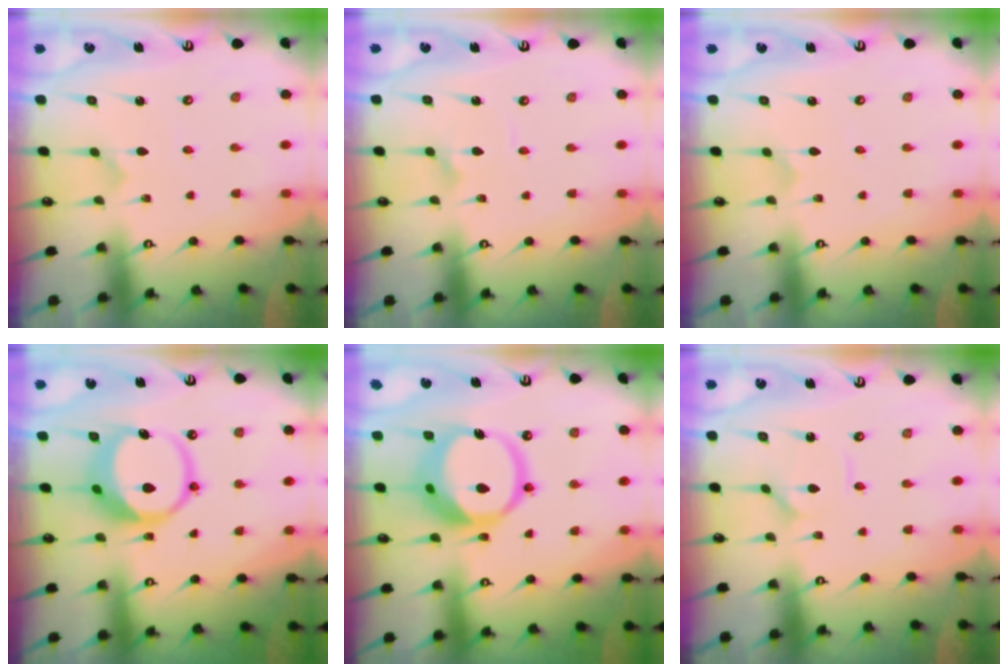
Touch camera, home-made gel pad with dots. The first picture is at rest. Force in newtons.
{"total": 2.2, "press": 2.2, "slide": 0.2}
{"total": 0.0}
{"total": 11.4, "press": 11.3, "slide": 1.7}
{"total": 17.7, "press": 17.6, "slide": 2.1}
{"total": 1.7, "press": 1.6, "slide": 0.2}